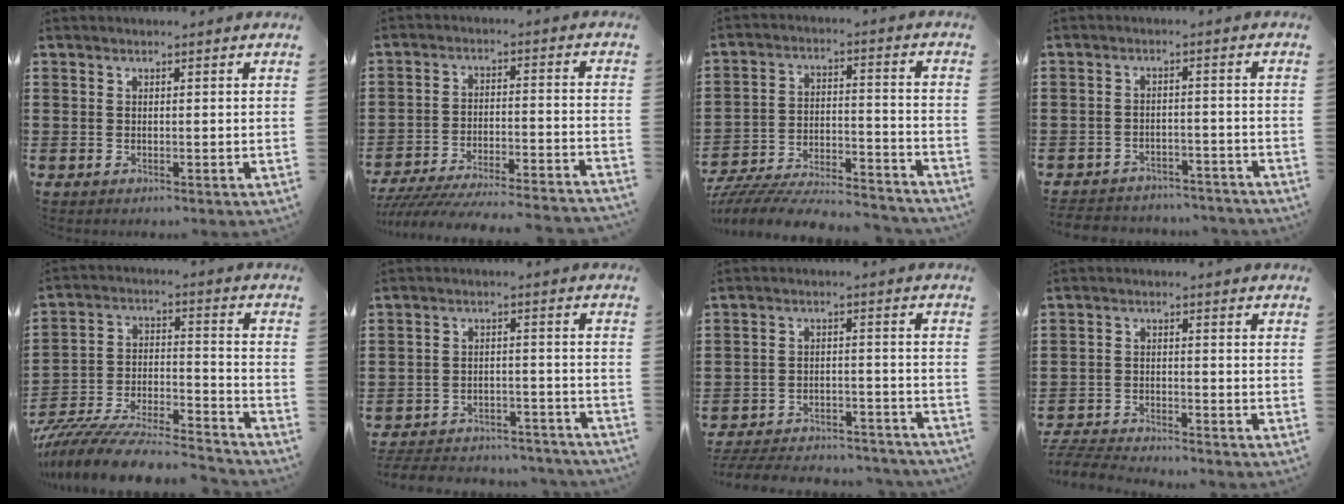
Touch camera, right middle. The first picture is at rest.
{"total": 6.4, "force": [-6.1, 0.1, 1.8], "torque": [-0.037, -0.004, -0.122]}
{"total": 7.4, "force": [-7.1, 0.7, 1.7], "torque": [-0.029, 0.005, -0.142]}
{"total": 3.5, "force": [-3.5, 0.5, -0.1], "torque": [-0.004, 0.003, -0.075]}
{"total": 10.3, "force": [-9.5, 1.1, 3.8], "torque": [-0.071, 0.008, -0.191]}
{"total": 5.1, "force": [-5.0, 0.7, 0.5], "torque": [-0.013, 0.008, -0.105]}
{"total": 5.6, "force": [-5.4, 0.7, 0.9], "torque": [-0.025, 0.007, -0.113]}
{"total": 4.2, "force": [-4.2, 0.5, 0.5], "torque": [-0.023, -0.003, -0.090]}